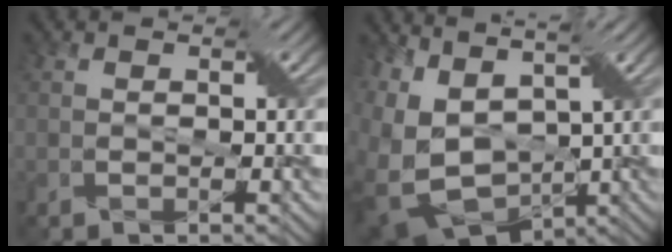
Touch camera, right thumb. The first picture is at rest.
{"total": 12.5, "force": [0.7, 7.6, 9.9], "torque": [-0.248, -0.016, 0.060]}